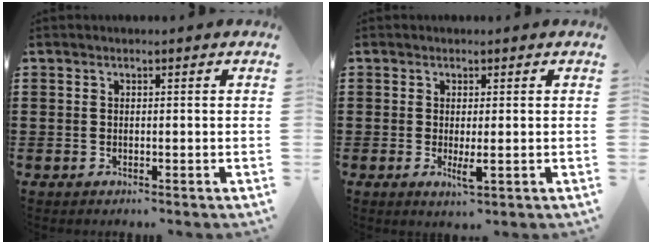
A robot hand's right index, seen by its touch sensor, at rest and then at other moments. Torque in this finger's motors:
{"motor_torque": [-0.15, -0.10, 0.12, 0.05]}